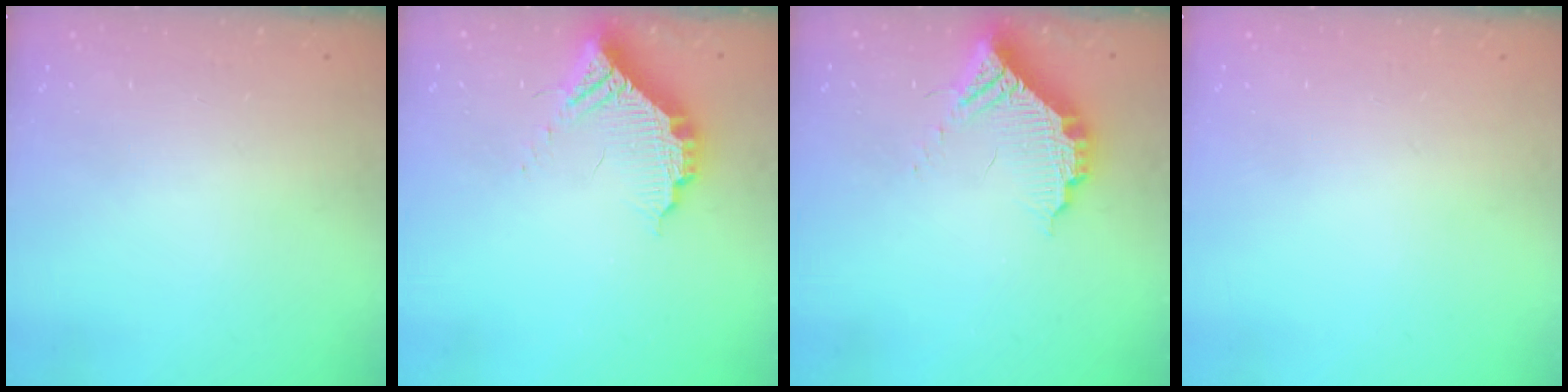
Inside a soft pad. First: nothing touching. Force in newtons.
{"total": 11.1, "press": 11.0, "slide": 1.0}
{"total": 11.1, "press": 11.0, "slide": 1.0}
{"total": 0.0}